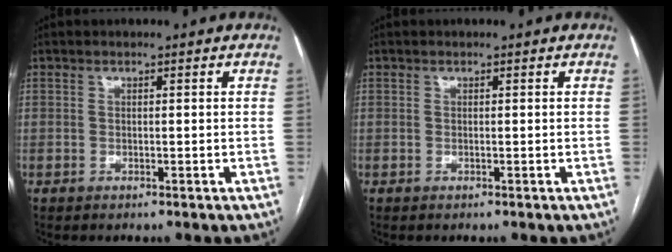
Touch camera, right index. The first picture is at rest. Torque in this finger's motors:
{"motor_torque": [0.13, 0.12, 0.00, 0.01]}